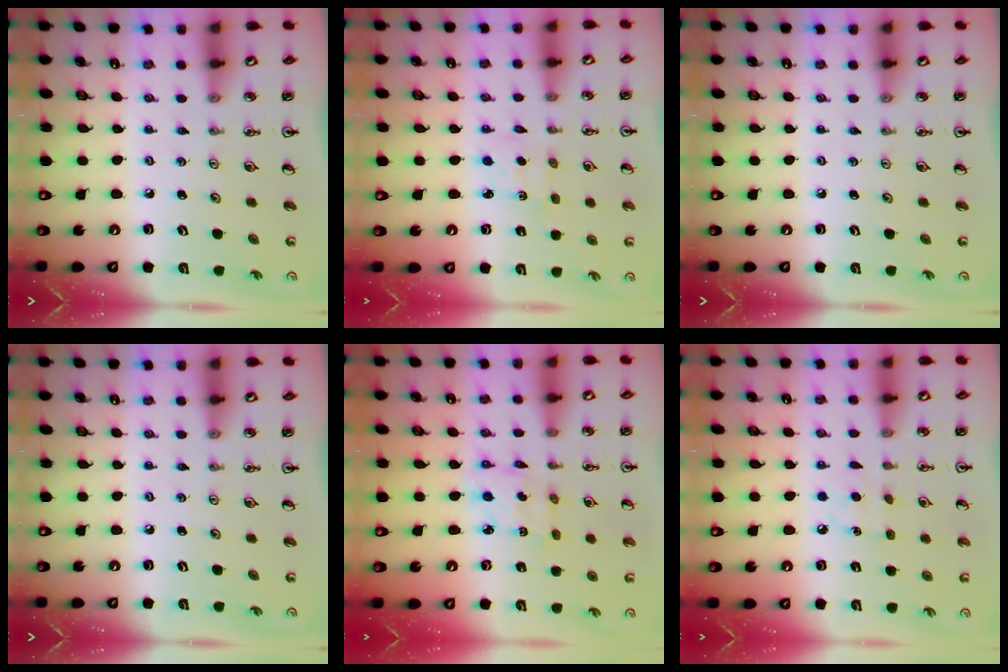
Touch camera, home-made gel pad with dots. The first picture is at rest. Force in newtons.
{"total": 1.5, "press": 1.4, "slide": 0.4}
{"total": 0.0}
{"total": 0.0}
{"total": 2.4, "press": 2.4, "slide": 0.2}
{"total": 6.2, "press": 6.2, "slide": 0.7}